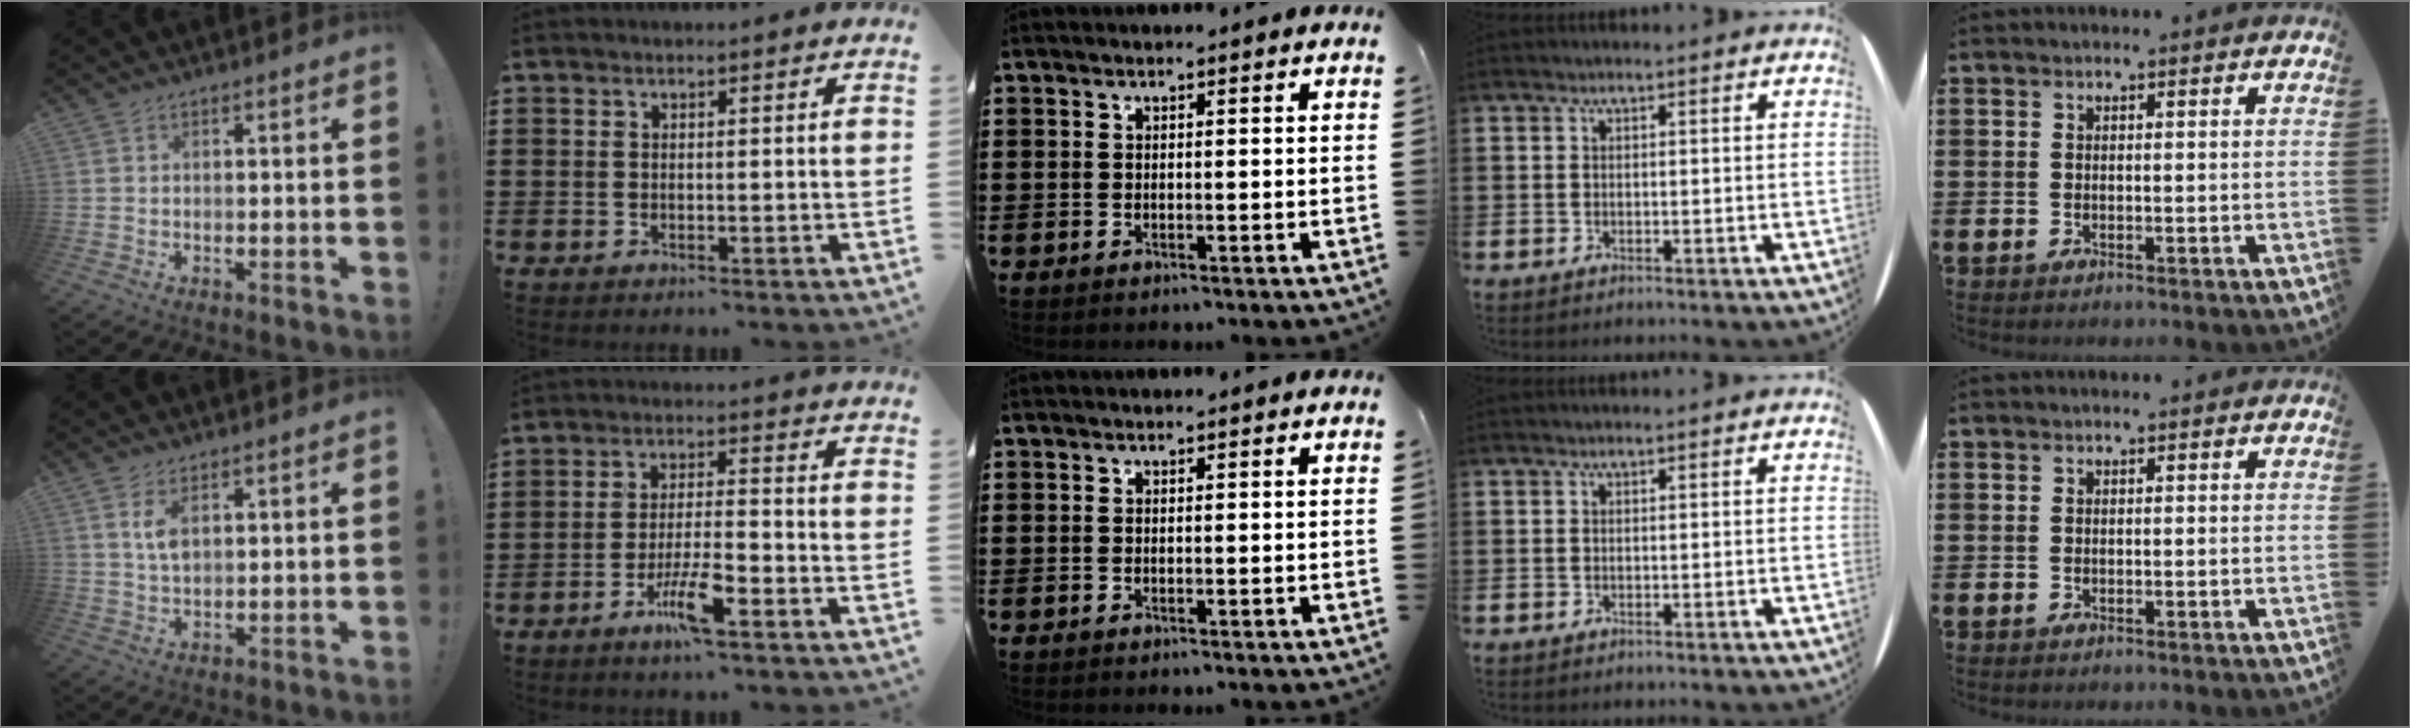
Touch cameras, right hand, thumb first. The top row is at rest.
{"thumb": {"total": 4.4, "force": [1.8, 1.8, 3.6], "torque": [-0.060, -0.008, 0.028]}, "index": {"total": 6.9, "force": [-3.7, 1.0, 5.7], "torque": [-0.117, -0.008, -0.069]}}